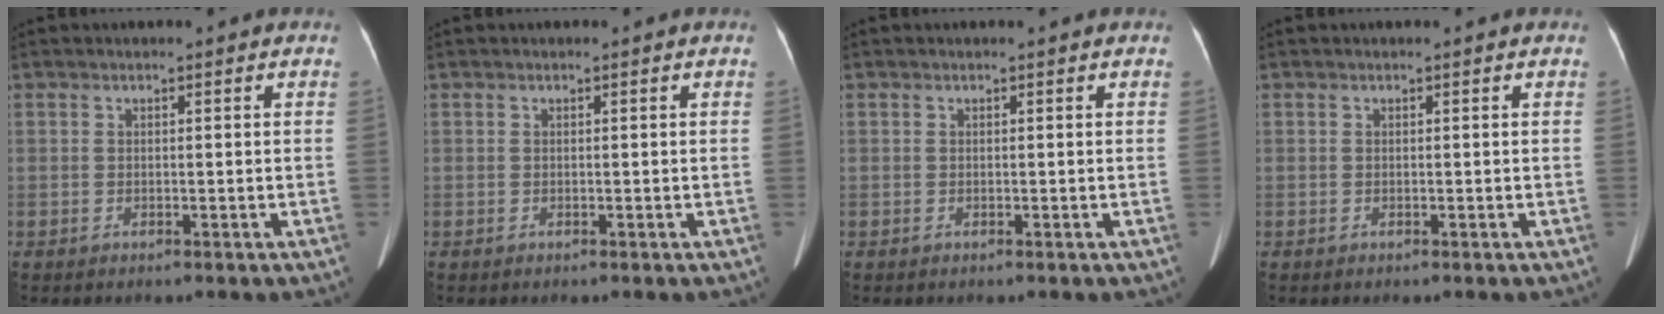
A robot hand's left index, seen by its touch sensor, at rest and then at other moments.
{"total": 0.0}
{"total": 0.0}
{"total": 0.0}